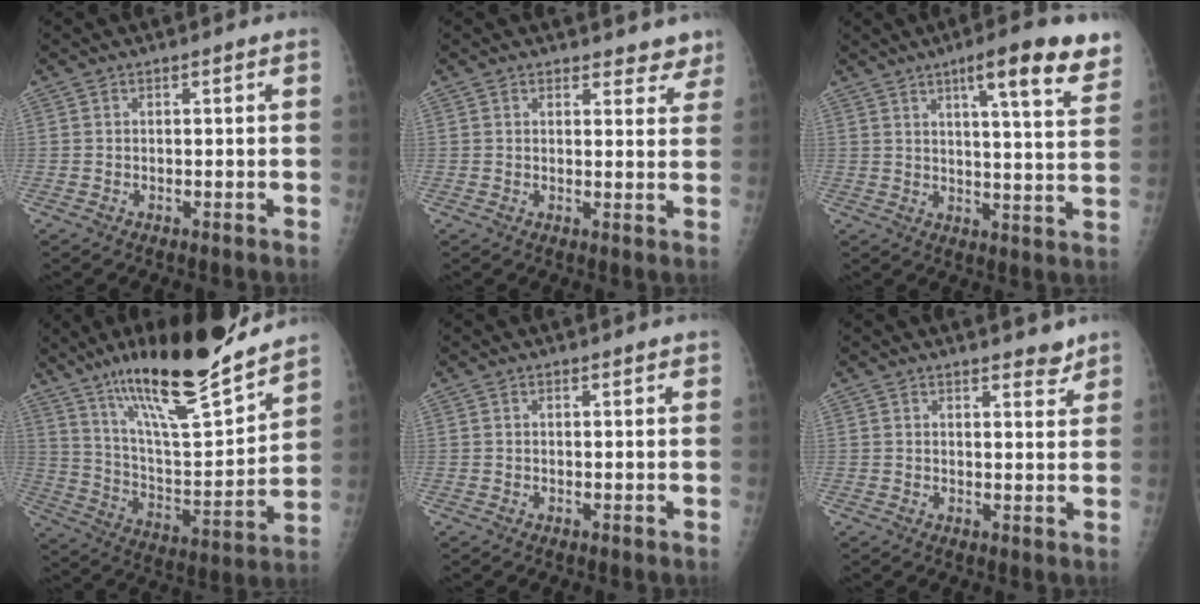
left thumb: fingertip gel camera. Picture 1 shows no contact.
{"total": 5.3, "force": [4.8, 2.1, 0.9], "torque": [0.024, -0.028, 0.045]}
{"total": 13.9, "force": [8.7, 2.2, 10.5], "torque": [-0.123, -0.042, 0.113]}
{"total": 24.2, "force": [18.2, 4.7, 15.3], "torque": [-0.227, -0.088, 0.311]}
{"total": 1.0, "force": [0.9, 0.2, 0.5], "torque": [-0.003, -0.002, 0.012]}
{"total": 4.1, "force": [3.4, 1.2, 1.8], "torque": [-0.008, -0.022, 0.046]}